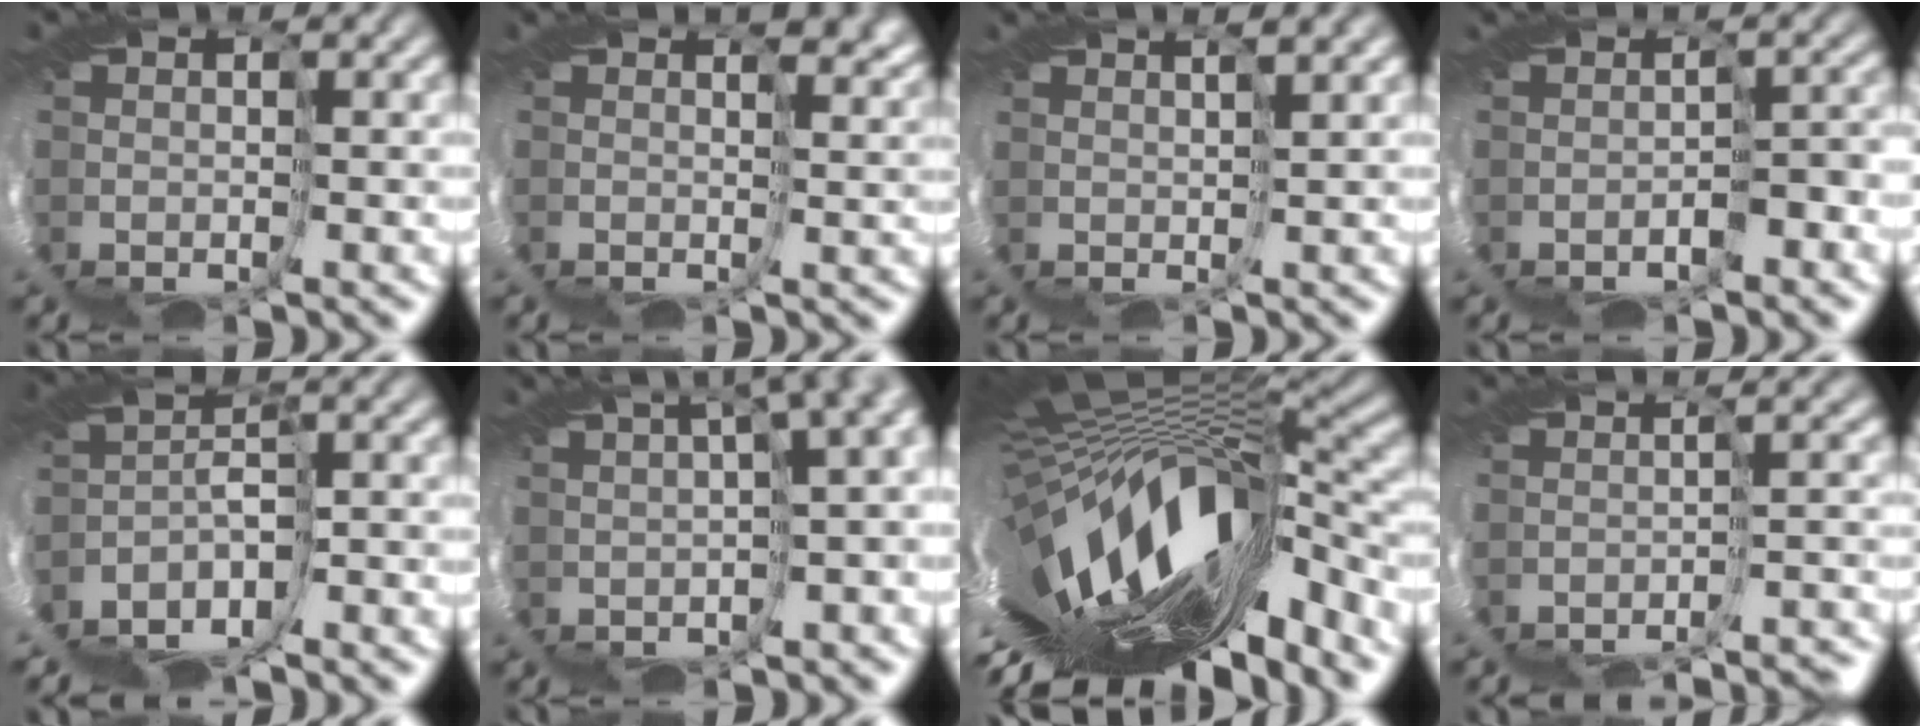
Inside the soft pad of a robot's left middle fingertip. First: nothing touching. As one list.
[{"total": 2.3, "force": [2.0, 0.1, 1.3], "torque": [-0.023, 0.000, 0.038]}, {"total": 4.2, "force": [1.9, -3.1, -1.9], "torque": [0.027, 0.004, 0.038]}, {"total": 3.7, "force": [-1.2, -3.1, -1.5], "torque": [0.023, -0.002, -0.012]}, {"total": 4.0, "force": [-3.8, -1.1, 0.2], "torque": [-0.035, -0.009, -0.054]}, {"total": 5.3, "force": [2.0, -0.3, 4.9], "torque": [-0.046, -0.005, 0.063]}, {"total": 10.9, "force": [-3.7, 1.2, 10.2], "torque": [-0.180, -0.033, -0.055]}, {"total": 7.6, "force": [-7.0, -2.8, -1.1], "torque": [0.026, -0.001, -0.062]}]